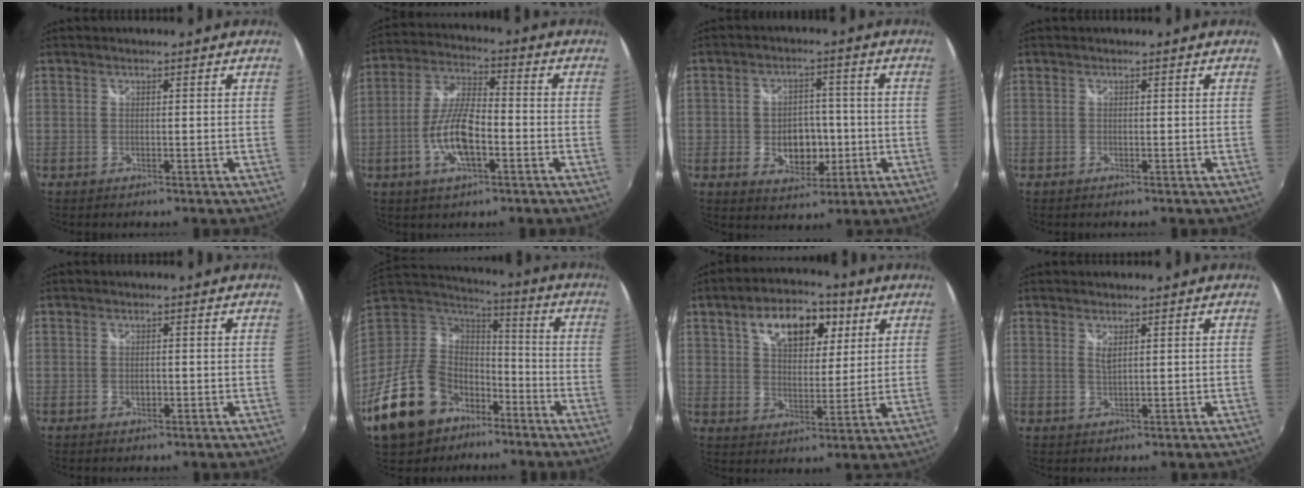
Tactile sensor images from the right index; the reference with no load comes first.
{"total": 10.7, "force": [-3.7, 3.7, 9.4], "torque": [-0.196, 0.003, -0.070]}
{"total": 8.5, "force": [-1.8, 6.1, 5.7], "torque": [-0.107, 0.003, -0.019]}
{"total": 0.0}
{"total": 1.1, "force": [-0.3, 0.8, 0.7], "torque": [-0.011, 0.002, -0.005]}
{"total": 22.5, "force": [-12.6, 14.9, 11.1], "torque": [-0.261, 0.013, -0.200]}
{"total": 14.5, "force": [6.7, 8.2, 9.9], "torque": [-0.169, 0.031, 0.108]}
{"total": 1.6, "force": [0.9, 0.4, 1.3], "torque": [-0.023, 0.002, 0.017]}